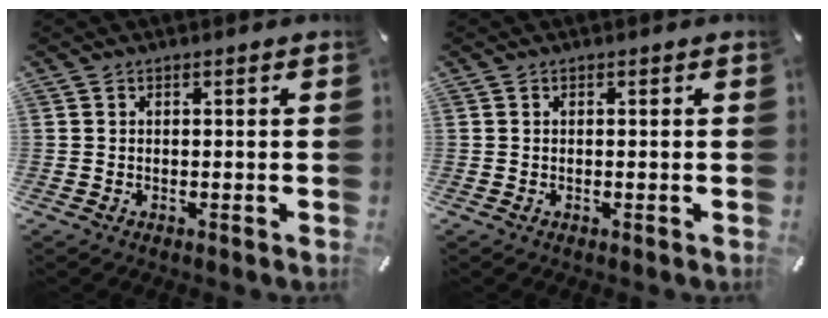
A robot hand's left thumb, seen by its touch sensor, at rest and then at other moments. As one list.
[{"total": 0.0}]